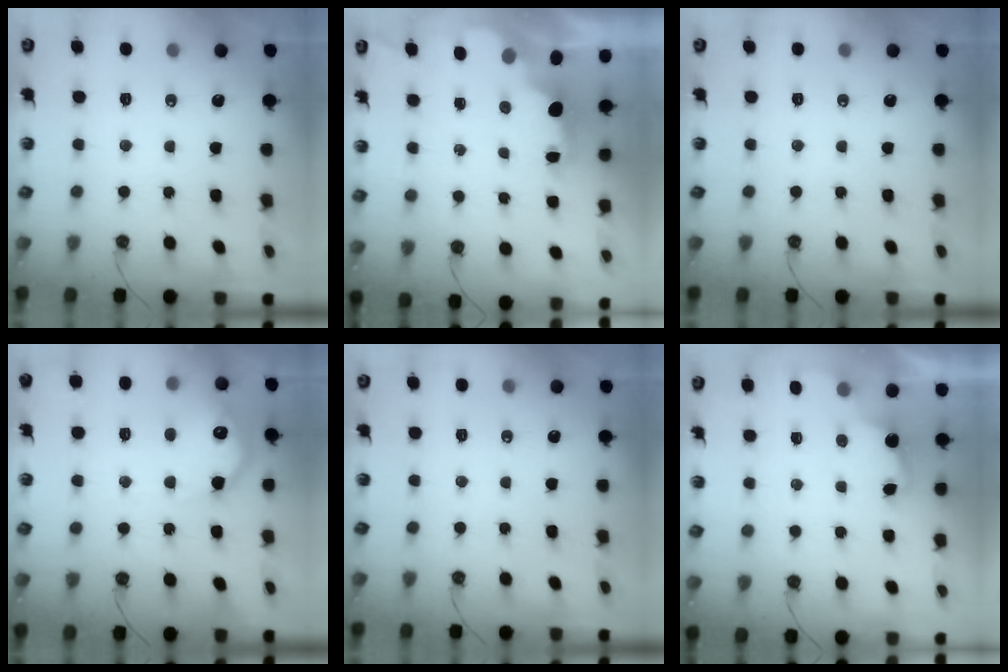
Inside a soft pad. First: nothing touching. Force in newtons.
{"total": 2.2, "press": 2.0, "slide": 0.8}
{"total": 0.0}
{"total": 15.5, "press": 15.4, "slide": 1.1}
{"total": 0.0}
{"total": 2.4, "press": 2.2, "slide": 1.0}